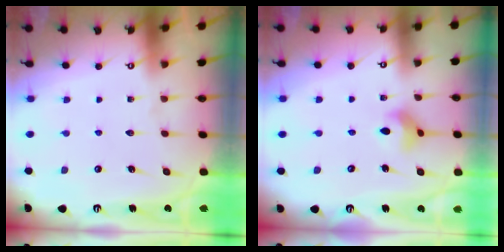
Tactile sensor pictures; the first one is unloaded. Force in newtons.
{"total": 5.9, "press": 5.8, "slide": 0.7}